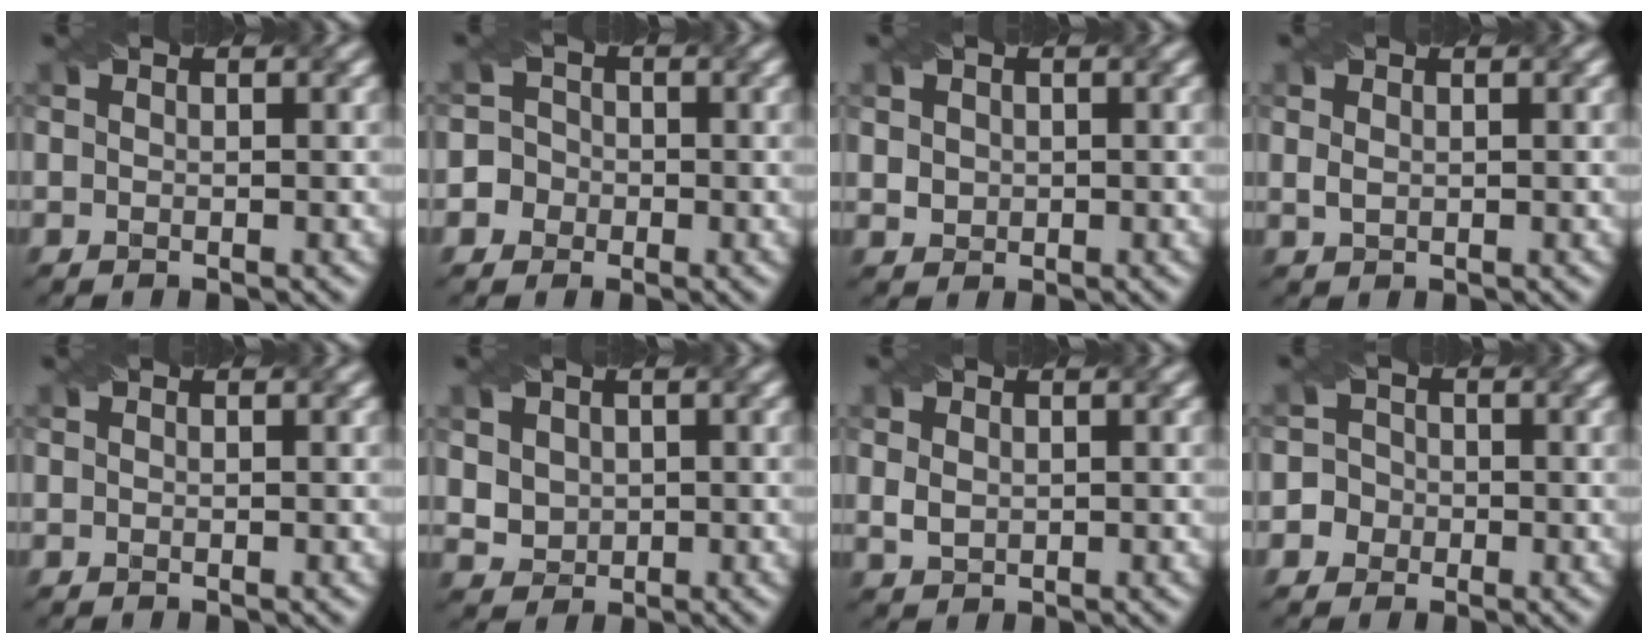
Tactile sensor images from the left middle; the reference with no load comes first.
{"total": 3.6, "force": [-1.4, 3.3, 0.3], "torque": [0.019, 0.015, -0.045]}
{"total": 1.5, "force": [0.5, 1.4, 0.5], "torque": [-0.014, 0.009, 0.017]}
{"total": 0.9, "force": [0.2, 0.7, 0.6], "torque": [-0.017, 0.003, 0.006]}
{"total": 0.0}
{"total": 3.1, "force": [1.1, 2.7, 1.2], "torque": [-0.036, 0.011, 0.029]}
{"total": 1.5, "force": [0.3, 1.2, 0.9], "torque": [-0.021, 0.001, 0.009]}
{"total": 3.3, "force": [-1.2, 3.1, 0.3], "torque": [0.020, 0.015, -0.041]}